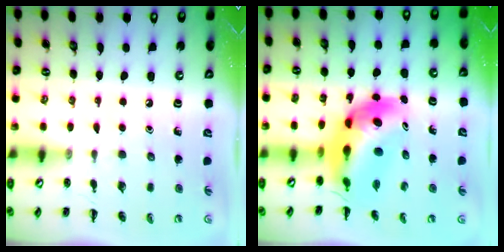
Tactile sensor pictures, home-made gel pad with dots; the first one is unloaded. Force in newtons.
{"total": 10.7, "press": 10.2, "slide": 3.4}